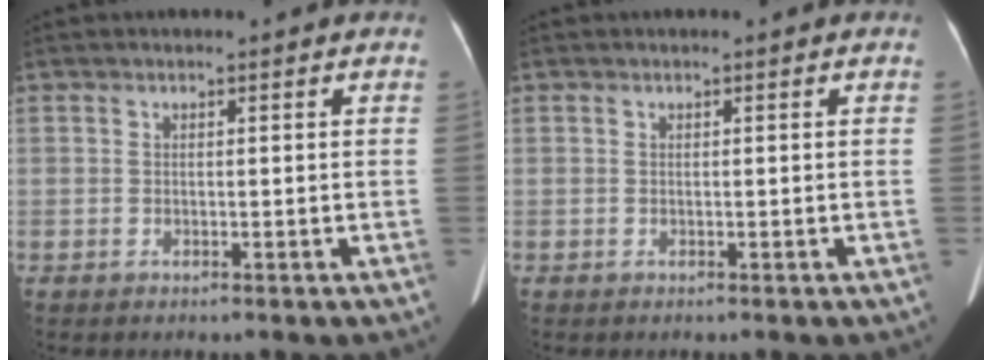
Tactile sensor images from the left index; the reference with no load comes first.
{"total": 0.0}